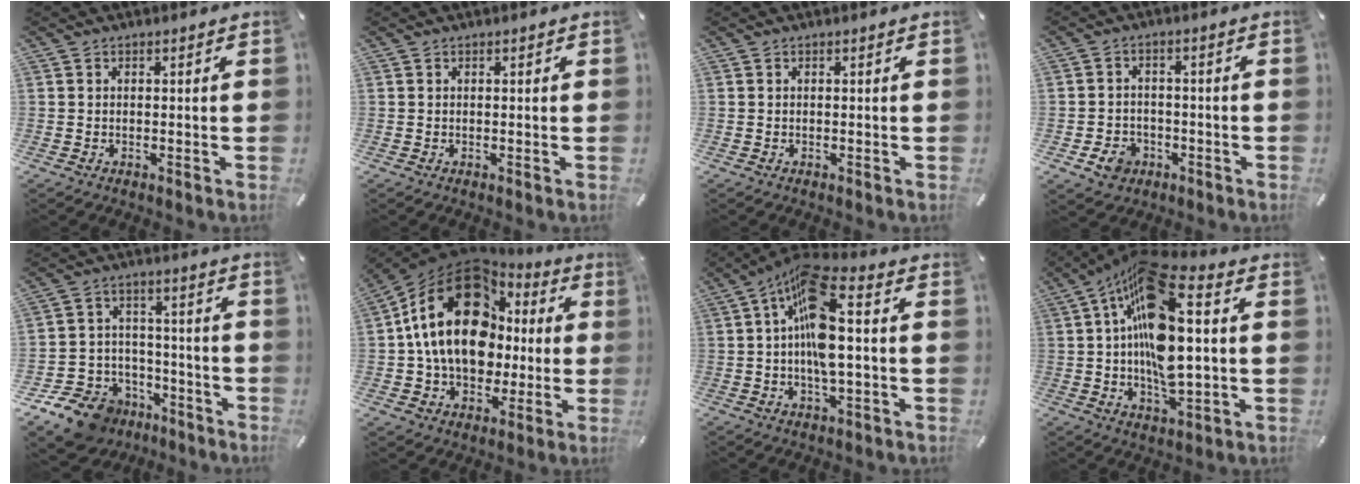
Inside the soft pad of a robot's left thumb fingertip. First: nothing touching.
{"total": 0.0}
{"total": 0.0}
{"total": 6.0, "force": [-2.6, 5.0, 2.1], "torque": [-0.039, 0.014, -0.047]}
{"total": 13.0, "force": [-8.7, 9.0, 3.5], "torque": [-0.063, 0.062, -0.146]}
{"total": 22.6, "force": [3.0, 16.8, 14.9], "torque": [-0.297, -0.005, 0.051]}
{"total": 12.4, "force": [0.7, 5.5, 11.1], "torque": [-0.216, -0.002, 0.012]}
{"total": 20.8, "force": [3.6, 9.2, 18.3], "torque": [-0.357, -0.012, 0.053]}